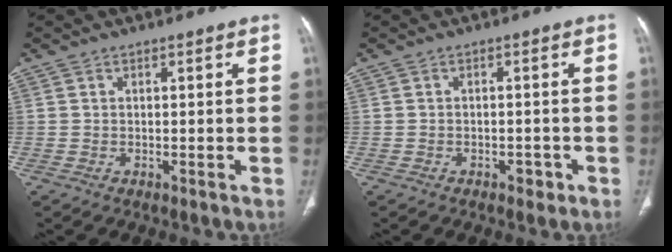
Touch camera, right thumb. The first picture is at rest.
{"total": 2.0, "force": [-1.1, 1.3, 1.1], "torque": [-0.011, 0.006, -0.013]}